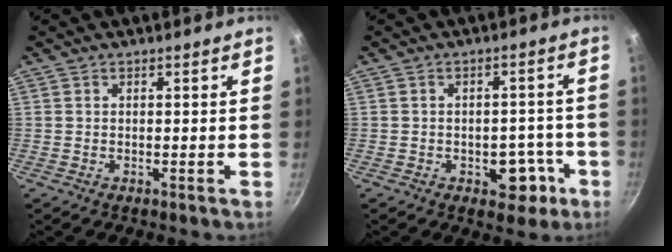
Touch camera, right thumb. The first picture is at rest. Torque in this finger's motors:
{"motor_torque": [2.75, 2.25, 1.70, -1.07, 0.49]}